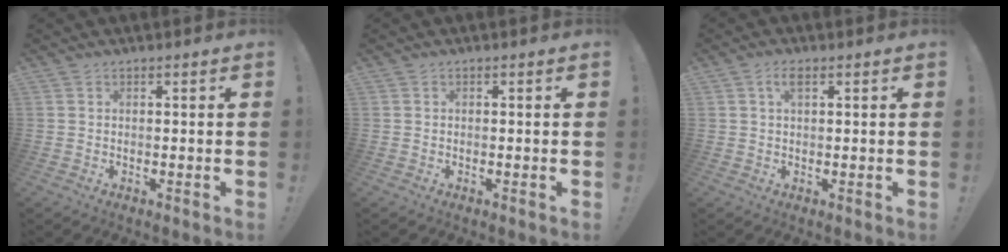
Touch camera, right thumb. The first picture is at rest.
{"total": 0.0}
{"total": 3.0, "force": [1.3, 1.3, 2.4], "torque": [-0.047, 0.005, 0.020]}